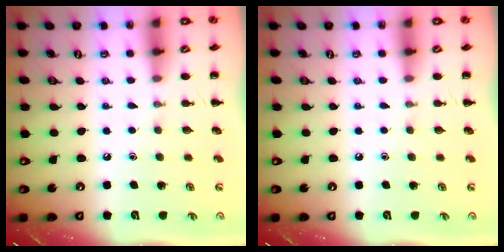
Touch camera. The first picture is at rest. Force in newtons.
{"total": 0.0}